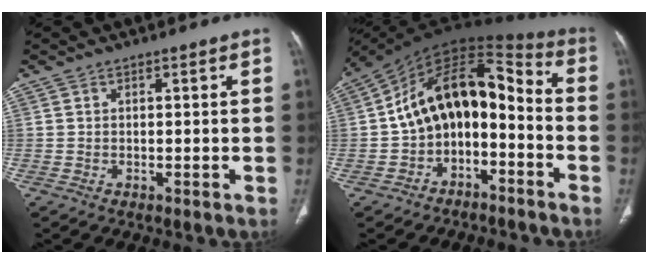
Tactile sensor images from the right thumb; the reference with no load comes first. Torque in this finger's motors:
{"motor_torque": [0.41, 2.07, 1.46, -1.30, 0.25]}